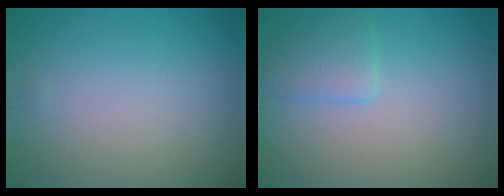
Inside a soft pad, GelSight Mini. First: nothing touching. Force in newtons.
{"total": 2.3, "press": 2.3, "slide": 0.1}